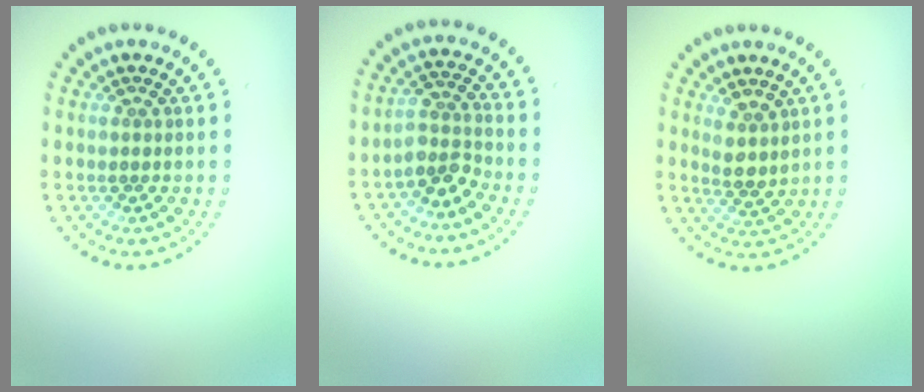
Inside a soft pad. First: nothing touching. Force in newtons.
{"total": 2.6, "press": 2.0, "slide": 1.7}
{"total": 2.0, "press": 1.6, "slide": 1.3}